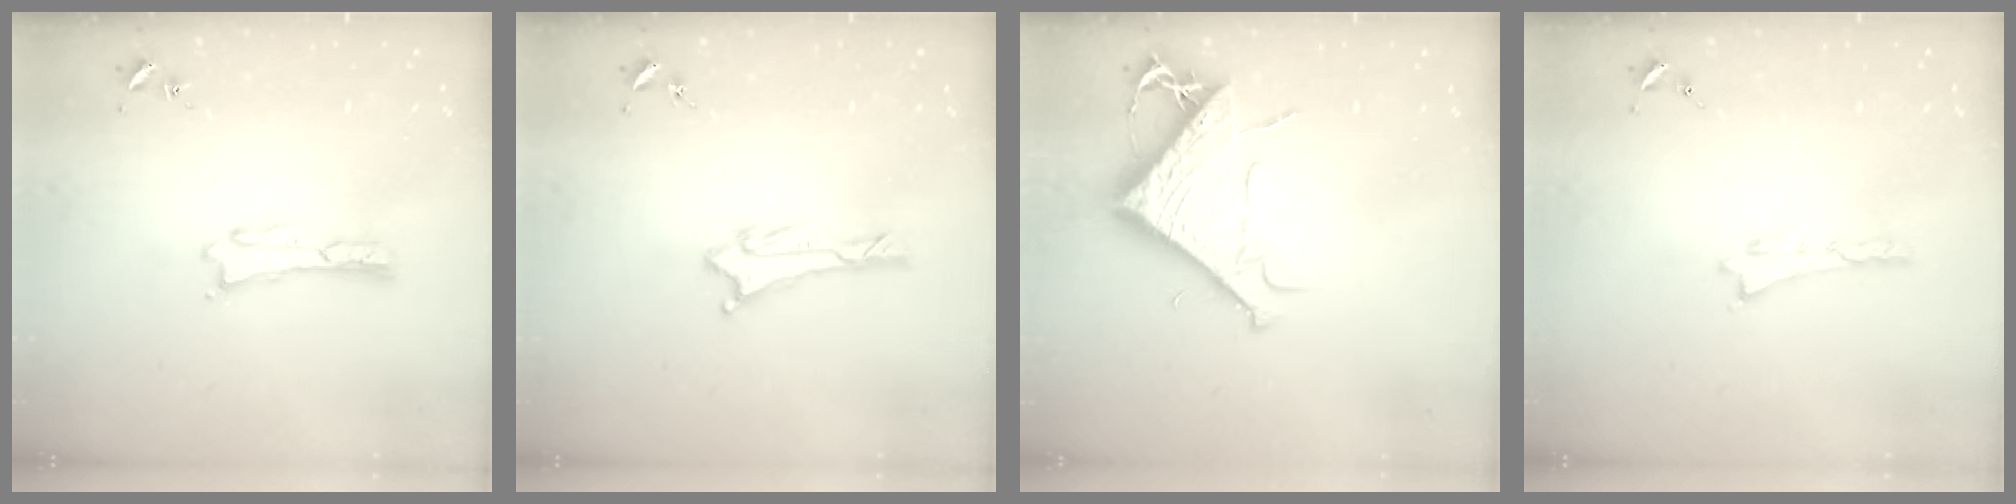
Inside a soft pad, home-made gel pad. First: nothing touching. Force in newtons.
{"total": 1.3, "press": 1.3, "slide": 0.1}
{"total": 8.2, "press": 8.1, "slide": 1.1}
{"total": 0.0}